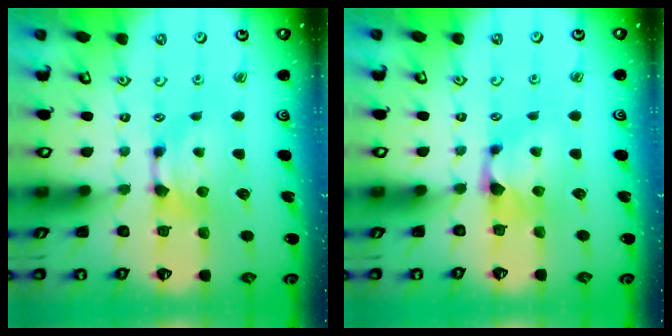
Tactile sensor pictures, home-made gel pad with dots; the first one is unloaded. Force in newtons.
{"total": 1.2, "press": 0.7, "slide": 1.0}